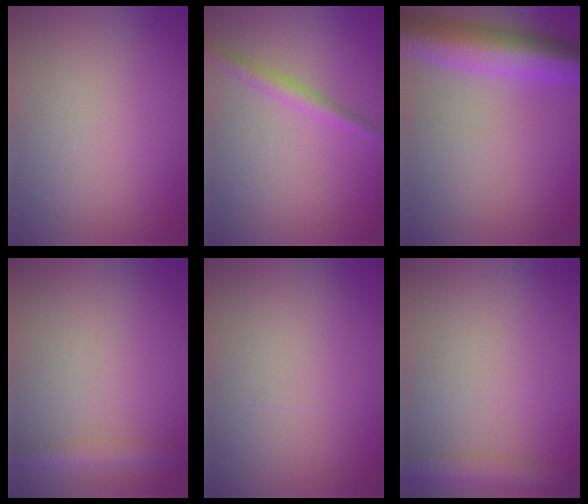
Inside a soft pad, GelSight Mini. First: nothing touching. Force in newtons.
{"total": 2.0, "press": 2.0, "slide": 0.1}
{"total": 8.2, "press": 8.2, "slide": 0.2}
{"total": 2.4, "press": 2.4, "slide": 0.1}
{"total": 0.0}
{"total": 3.8, "press": 3.8, "slide": 0.2}